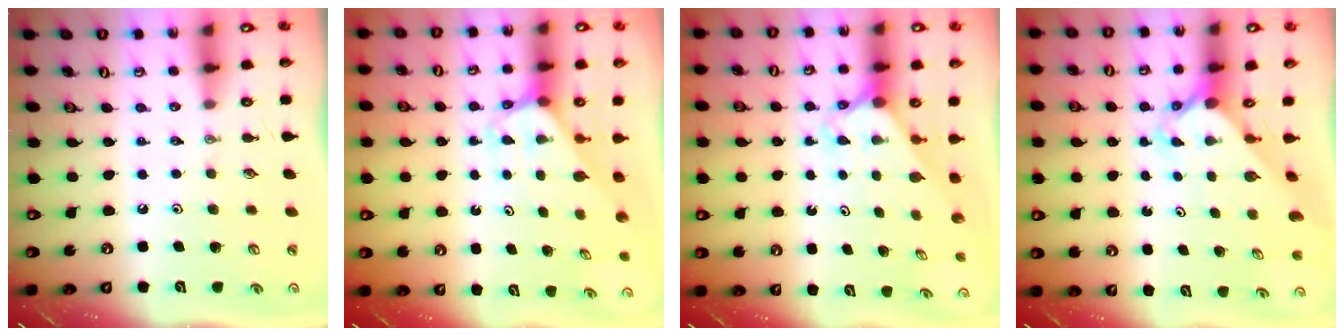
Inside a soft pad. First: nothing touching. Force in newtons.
{"total": 2.5, "press": 2.5, "slide": 0.2}
{"total": 2.2, "press": 2.2, "slide": 0.2}
{"total": 2.6, "press": 2.6, "slide": 0.3}